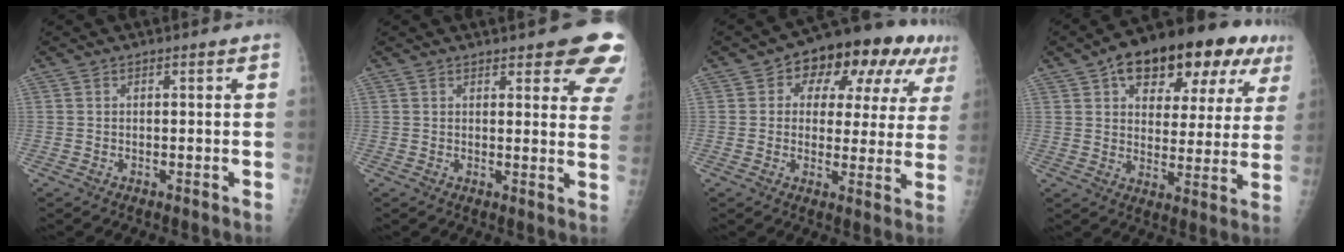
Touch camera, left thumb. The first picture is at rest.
{"total": 11.0, "force": [7.9, 3.5, 6.9], "torque": [-0.041, -0.034, 0.074]}
{"total": 16.7, "force": [6.8, 9.6, 11.8], "torque": [-0.103, 0.013, 0.084]}
{"total": 21.5, "force": [11.0, 11.0, 14.9], "torque": [-0.174, 0.008, 0.158]}